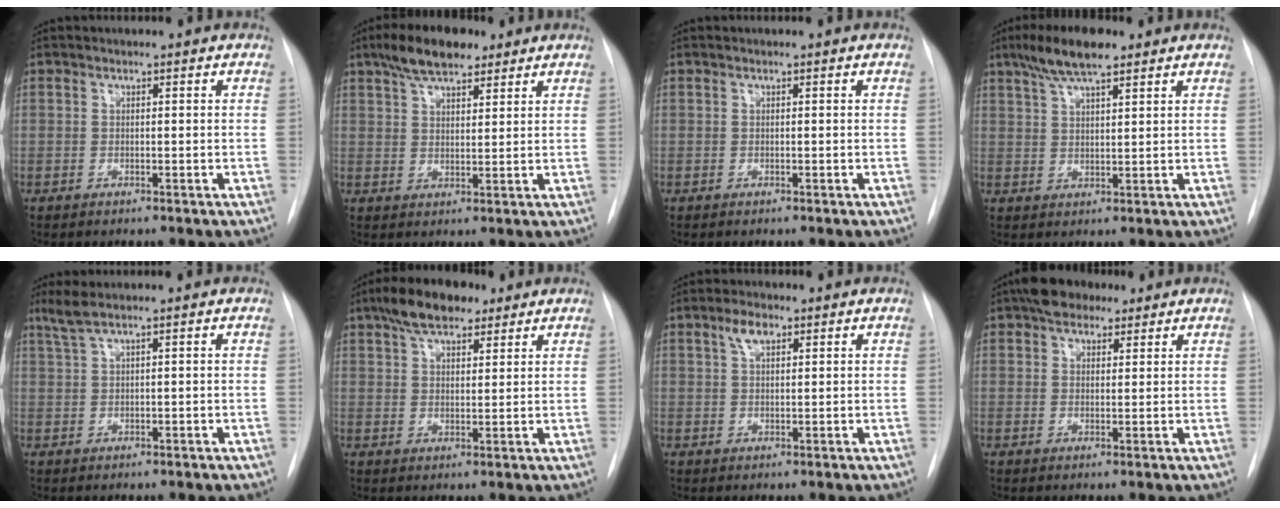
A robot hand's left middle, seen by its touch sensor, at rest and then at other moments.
{"total": 8.3, "force": [6.0, 3.0, 5.0], "torque": [-0.092, 0.018, 0.103]}
{"total": 0.0}
{"total": 7.7, "force": [5.4, 1.4, 5.3], "torque": [-0.106, 0.016, 0.096]}
{"total": 2.7, "force": [1.8, -0.1, 1.9], "torque": [-0.055, 0.014, 0.044]}
{"total": 8.7, "force": [6.0, 3.4, 5.3], "torque": [-0.096, 0.022, 0.103]}
{"total": 3.0, "force": [1.7, 1.3, 2.1], "torque": [-0.044, 0.009, 0.034]}
{"total": 5.9, "force": [4.2, 3.0, 2.7], "torque": [-0.045, 0.021, 0.071]}